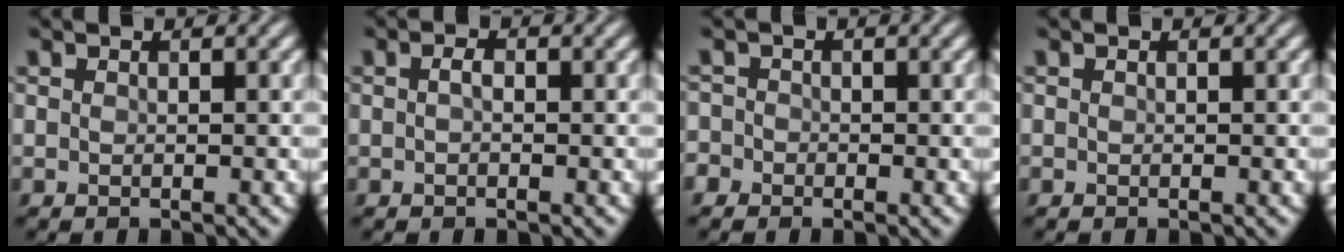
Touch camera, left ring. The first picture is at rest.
{"total": 1.0, "force": [0.0, 0.5, 0.8], "torque": [-0.017, 0.002, -0.003]}
{"total": 1.4, "force": [-0.8, 1.1, 0.1], "torque": [0.007, 0.005, -0.019]}
{"total": 0.0}